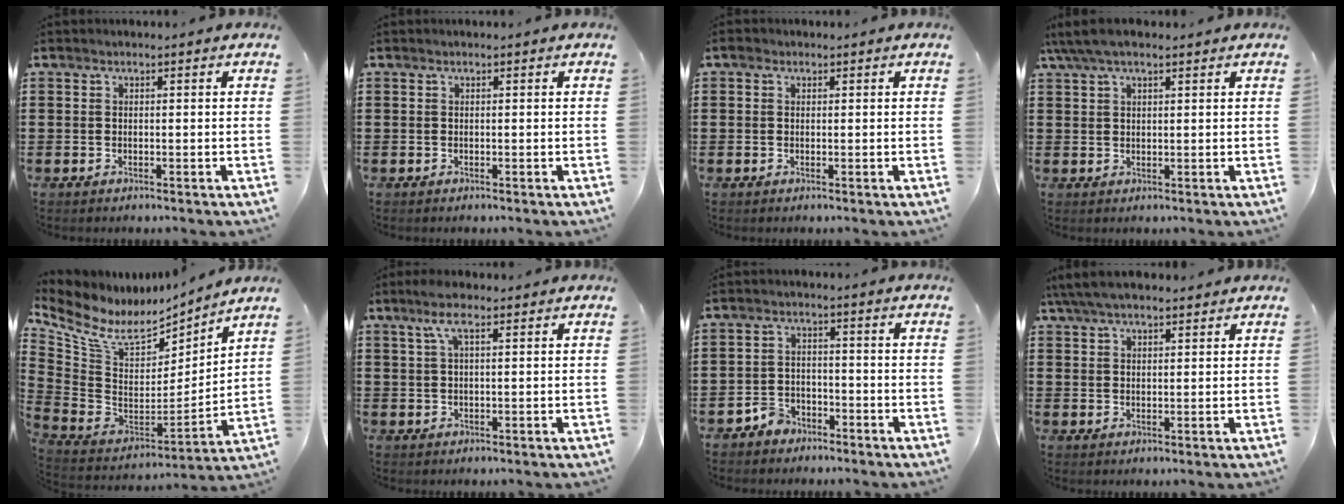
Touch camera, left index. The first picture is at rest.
{"total": 0.0}
{"total": 0.9, "force": [0.1, 0.8, 0.4], "torque": [-0.009, 0.008, 0.001]}
{"total": 4.3, "force": [2.8, 1.5, 2.8], "torque": [-0.062, 0.007, 0.053]}
{"total": 9.3, "force": [6.9, 4.3, 4.5], "torque": [-0.125, -0.053, 0.124]}
{"total": 4.8, "force": [2.4, 1.4, 3.9], "torque": [-0.083, 0.006, 0.042]}
{"total": 3.6, "force": [-3.1, 1.7, 0.5], "torque": [-0.014, 0.009, -0.062]}
{"total": 4.6, "force": [3.8, 1.3, 2.4], "torque": [-0.056, 0.000, 0.071]}